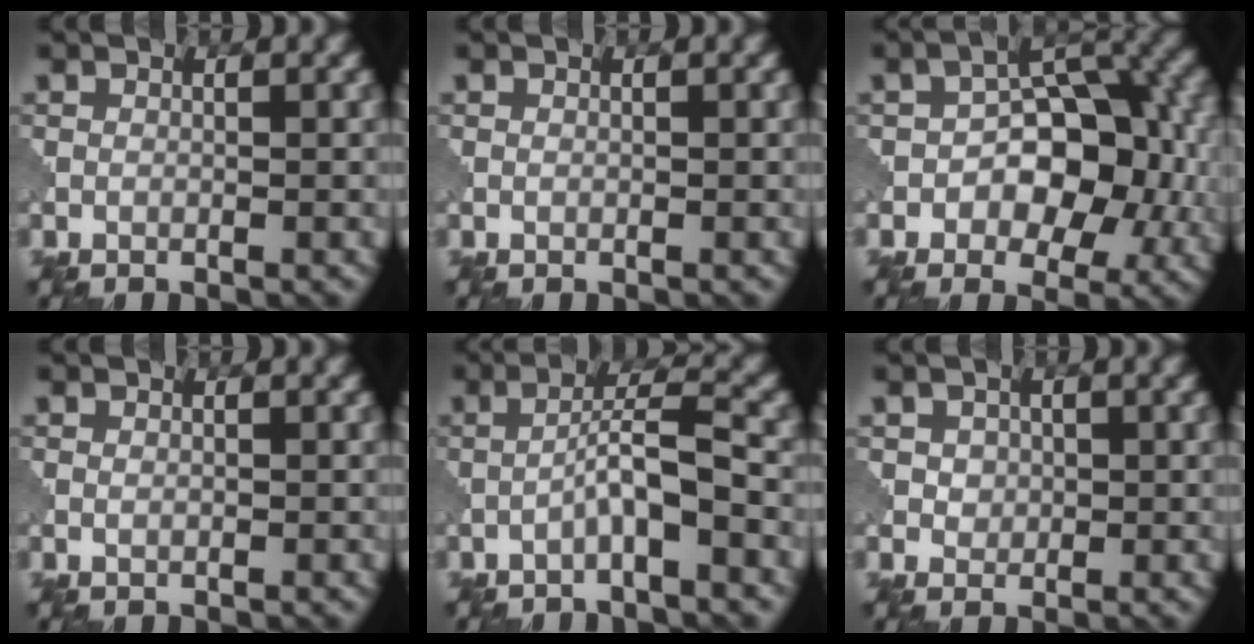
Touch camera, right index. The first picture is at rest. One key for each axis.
{"total": 0.0}
{"total": 9.1, "fx": -1.2, "fy": 5.8, "fz": 6.9, "tx": -0.074, "ty": 0.011, "tz": -0.026}
{"total": 0.5, "fx": 0.0, "fy": 0.3, "fz": 0.4, "tx": -0.007, "ty": 0.000, "tz": 0.001}
{"total": 3.7, "fx": -1.4, "fy": 0.4, "fz": 3.4, "tx": -0.061, "ty": 0.018, "tz": -0.034}
{"total": 1.9, "fx": 0.4, "fy": 1.6, "fz": 0.8, "tx": -0.017, "ty": 0.000, "tz": 0.012}